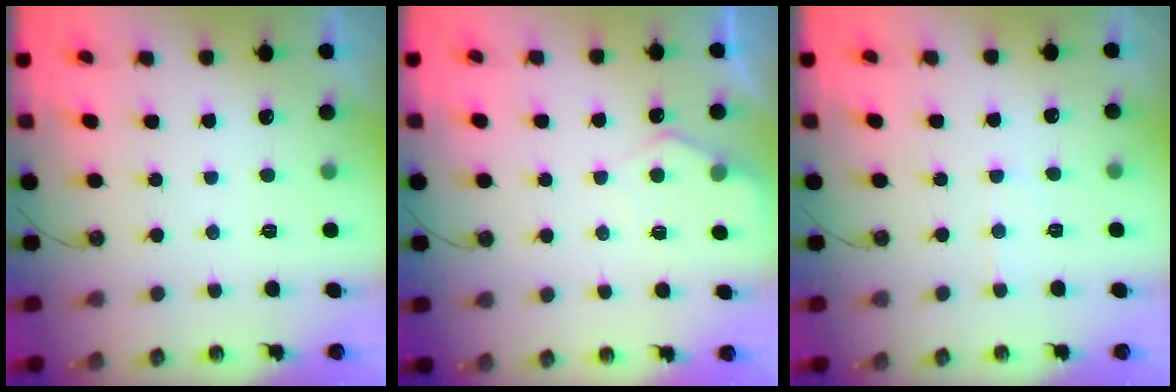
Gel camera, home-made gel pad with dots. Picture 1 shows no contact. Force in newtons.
{"total": 5.1, "press": 5.0, "slide": 0.7}
{"total": 4.1, "press": 4.0, "slide": 0.8}